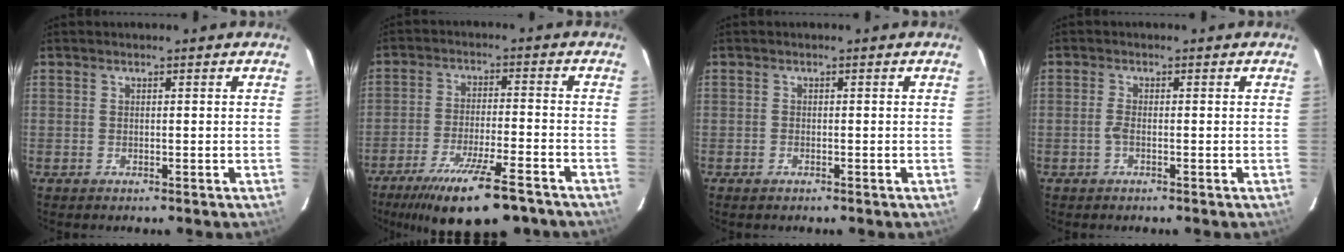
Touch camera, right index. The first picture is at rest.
{"total": 16.0, "force": [-11.9, 3.4, 10.1], "torque": [-0.195, -0.032, -0.187]}
{"total": 0.8, "force": [-0.6, 0.4, 0.2], "torque": [-0.005, 0.000, -0.011]}
{"total": 0.7, "force": [-0.3, 0.4, 0.5], "torque": [-0.011, 0.002, -0.008]}